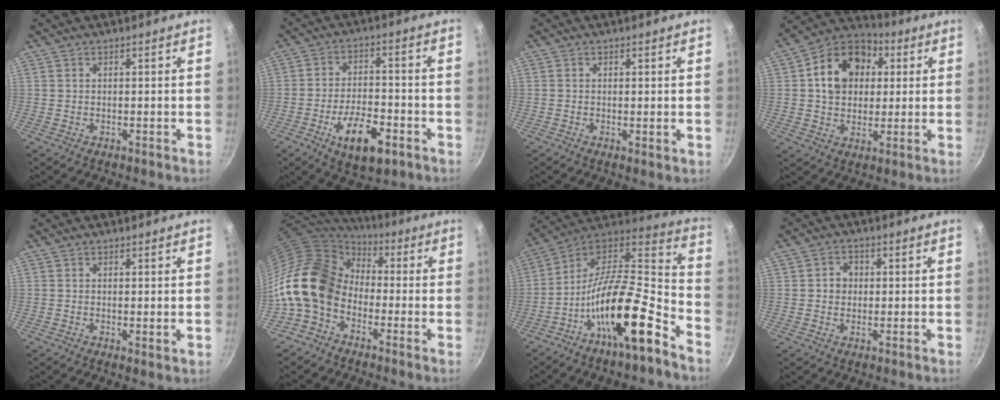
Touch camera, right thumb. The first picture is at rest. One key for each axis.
{"total": 11.8, "fx": -5.3, "fy": 5.2, "fz": 9.1, "tx": -0.137, "ty": 0.026, "tz": -0.085}
{"total": 0.9, "fx": 0.0, "fy": 0.1, "fz": 0.9, "tx": -0.015, "ty": -0.004, "tz": -0.003}
{"total": 14.8, "fx": 3.1, "fy": 11.6, "fz": 8.6, "tx": -0.118, "ty": 0.023, "tz": 0.037}
{"total": 1.2, "fx": 0.1, "fy": 0.3, "fz": 1.2, "tx": -0.021, "ty": -0.006, "tz": -0.001}
{"total": 15.7, "fx": -2.2, "fy": 11.8, "fz": 10.1, "tx": -0.162, "ty": 0.040, "tz": -0.064}
{"total": 22.0, "fx": -11.2, "fy": 6.3, "fz": 17.9, "tx": -0.271, "ty": 0.074, "tz": -0.213}
{"total": 3.5, "fx": 0.2, "fy": 3.1, "fz": 1.5, "tx": -0.003, "ty": 0.006, "tz": -0.002}